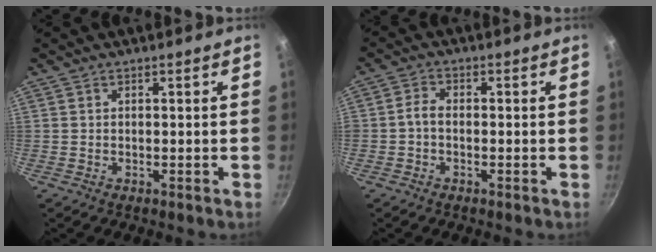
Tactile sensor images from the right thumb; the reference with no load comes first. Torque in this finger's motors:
{"motor_torque": [-0.42, 0.11, 0.76, -0.12, 0.04]}